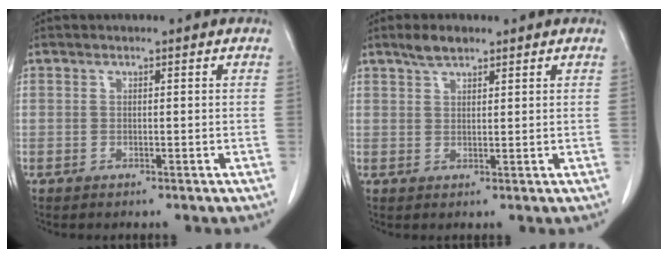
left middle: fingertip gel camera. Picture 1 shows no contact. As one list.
[{"total": 3.0, "force": [2.4, 0.9, 1.6], "torque": [-0.036, 0.005, 0.045]}]